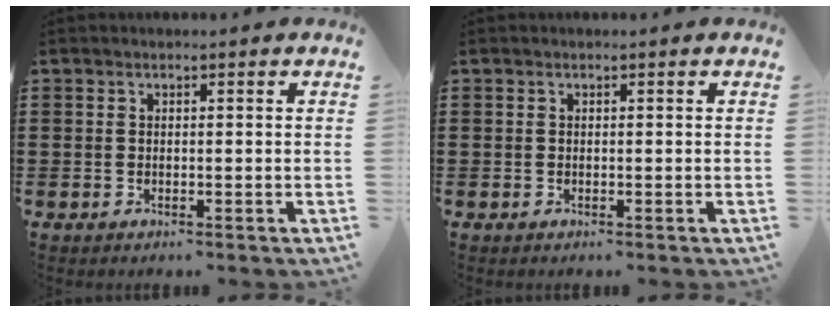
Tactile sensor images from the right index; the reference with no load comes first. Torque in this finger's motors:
{"motor_torque": [0.21, 0.02, 0.03, 0.01]}